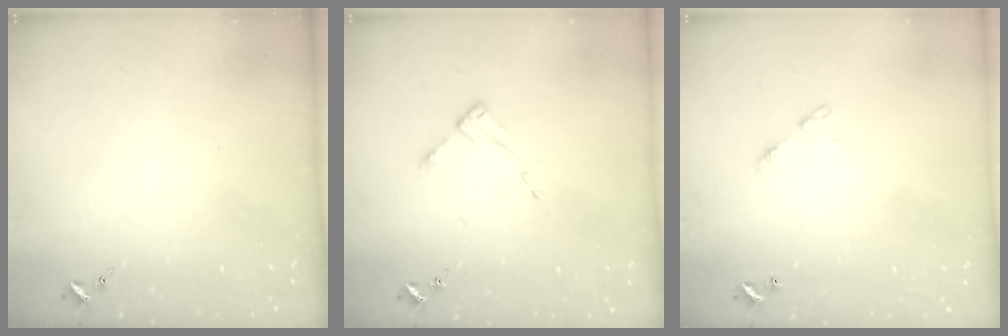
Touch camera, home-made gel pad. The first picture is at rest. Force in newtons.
{"total": 2.7, "press": 2.7, "slide": 0.4}
{"total": 4.7, "press": 4.7, "slide": 0.4}